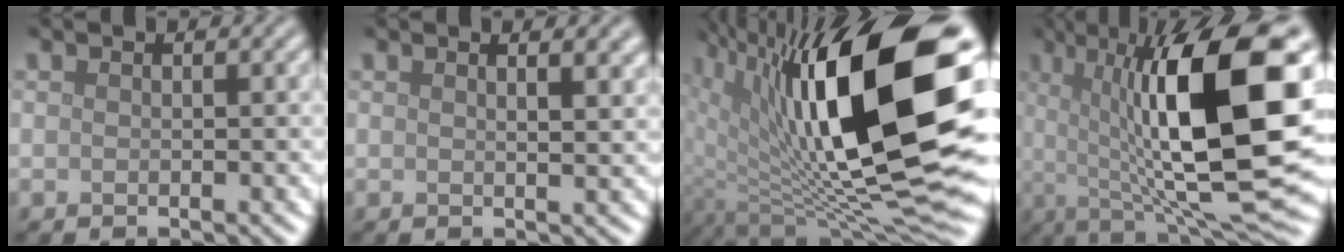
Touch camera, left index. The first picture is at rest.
{"total": 3.3, "force": [1.9, 1.3, 2.3], "torque": [-0.011, 0.013, 0.011]}
{"total": 18.9, "force": [4.2, 7.6, 16.9], "torque": [-0.277, -0.009, 0.078]}
{"total": 16.4, "force": [2.2, 4.9, 15.5], "torque": [-0.233, -0.002, 0.030]}